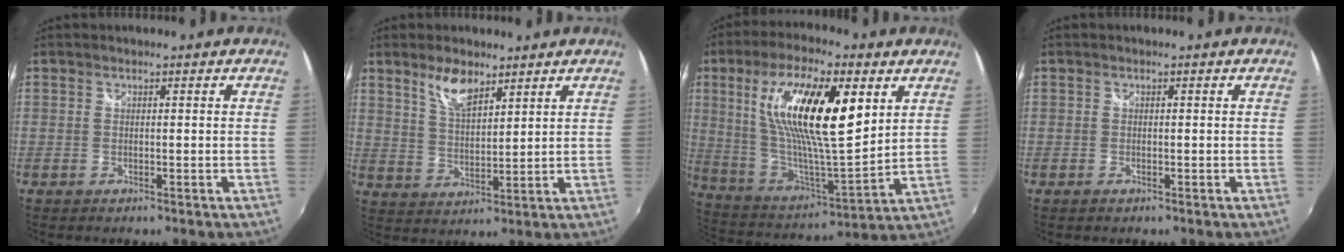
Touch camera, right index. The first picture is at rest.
{"total": 6.6, "force": [4.6, 2.6, 4.1], "torque": [-0.073, 0.003, 0.089]}
{"total": 23.4, "force": [8.3, 6.9, 20.7], "torque": [-0.377, 0.007, 0.151]}
{"total": 0.6, "force": [-0.4, 0.4, 0.2], "torque": [-0.004, -0.003, -0.010]}